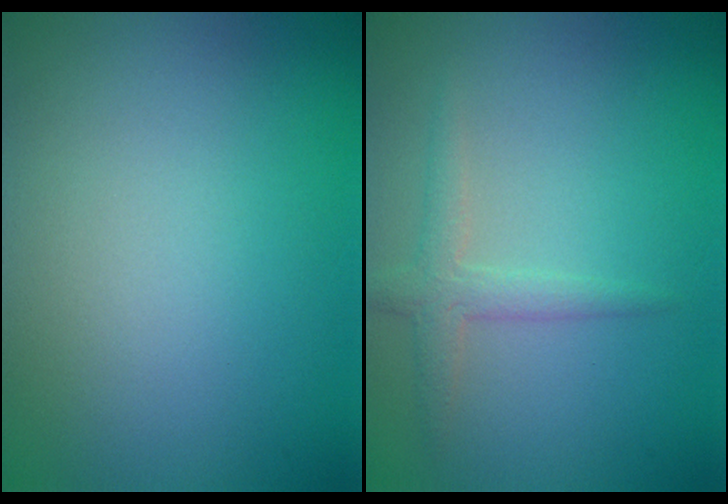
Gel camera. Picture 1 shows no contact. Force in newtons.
{"total": 1.9, "press": 1.9, "slide": 0.1}